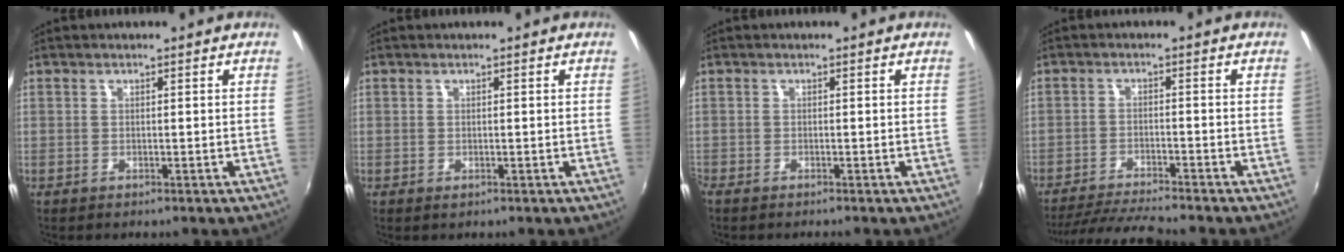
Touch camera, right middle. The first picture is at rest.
{"total": 0.0}
{"total": 0.8, "force": [-0.8, 0.0, 0.2], "torque": [-0.003, -0.005, -0.018]}
{"total": 9.6, "force": [-8.8, 0.1, 3.7], "torque": [-0.093, -0.010, -0.154]}